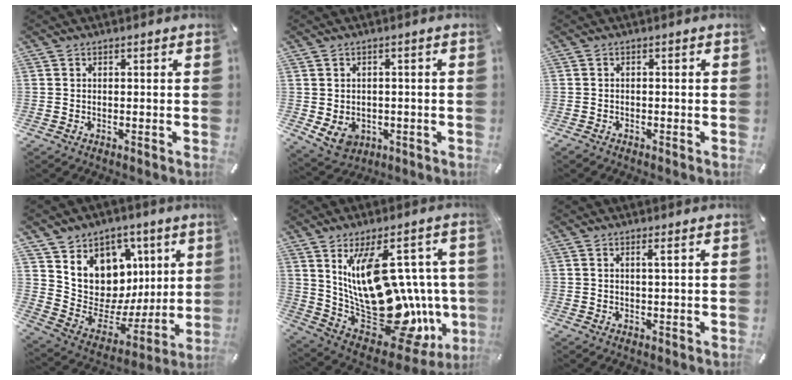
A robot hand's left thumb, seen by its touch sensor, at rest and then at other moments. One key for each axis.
{"total": 5.6, "fx": -1.1, "fy": 4.9, "fz": 2.5, "tx": -0.049, "ty": 0.002, "tz": -0.020}
{"total": 0.9, "fx": -0.7, "fy": 0.5, "fz": 0.4, "tx": -0.008, "ty": 0.001, "tz": -0.015}
{"total": 11.9, "fx": 4.3, "fy": 10.9, "fz": 2.4, "tx": -0.029, "ty": -0.063, "tz": 0.096}
{"total": 27.2, "fx": 2.5, "fy": 13.9, "fz": 23.3, "tx": -0.416, "ty": -0.050, "tz": 0.065}
{"total": 1.5, "fx": 0.7, "fy": 0.0, "fz": 1.4, "tx": -0.027, "ty": -0.001, "tz": 0.012}